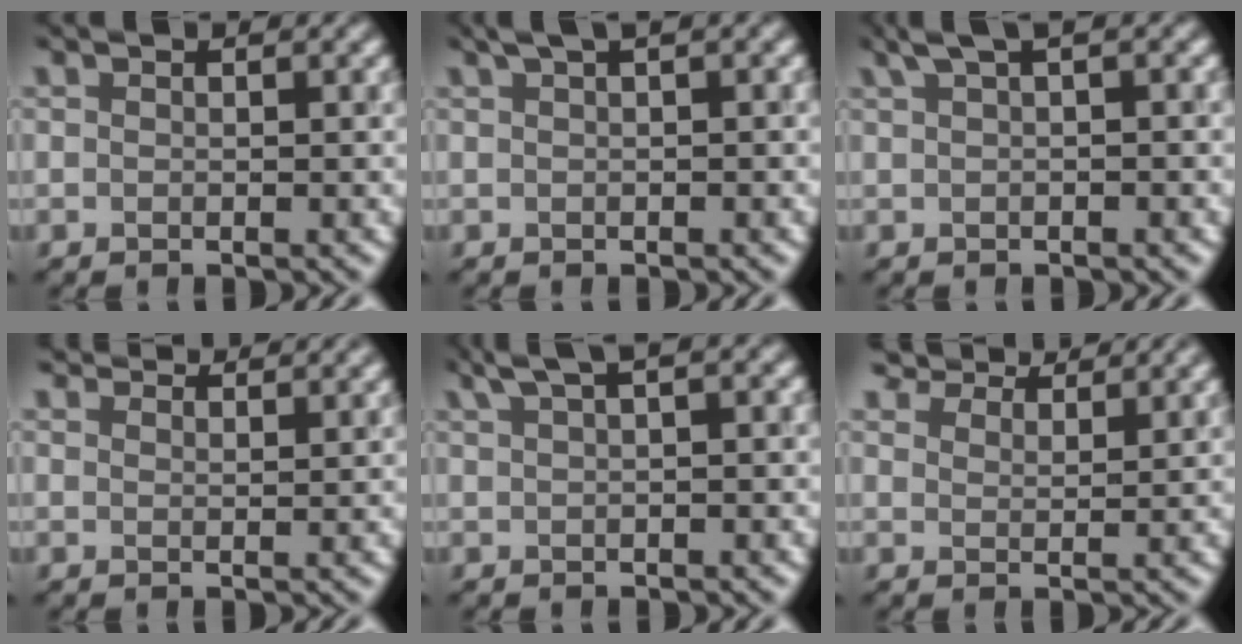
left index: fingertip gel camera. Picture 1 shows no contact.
{"total": 2.8, "force": [1.4, 0.5, 2.4], "torque": [-0.036, 0.008, 0.017]}
{"total": 2.7, "force": [1.3, 0.6, 2.3], "torque": [-0.033, 0.012, 0.019]}
{"total": 5.5, "force": [5.1, 1.2, 1.7], "torque": [-0.020, 0.019, 0.042]}
{"total": 2.9, "force": [1.6, 0.6, 2.4], "torque": [-0.032, 0.013, 0.027]}
{"total": 7.6, "force": [7.1, 1.6, 2.2], "torque": [-0.051, 0.011, 0.103]}